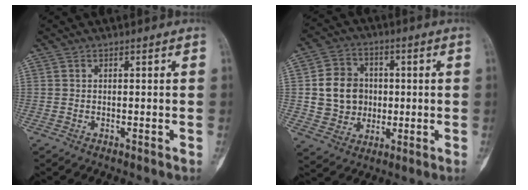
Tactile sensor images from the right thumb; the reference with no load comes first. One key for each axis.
{"total": 11.5, "fx": 0.8, "fy": 10.2, "fz": 5.2, "tx": -0.049, "ty": 0.010, "tz": 0.019}